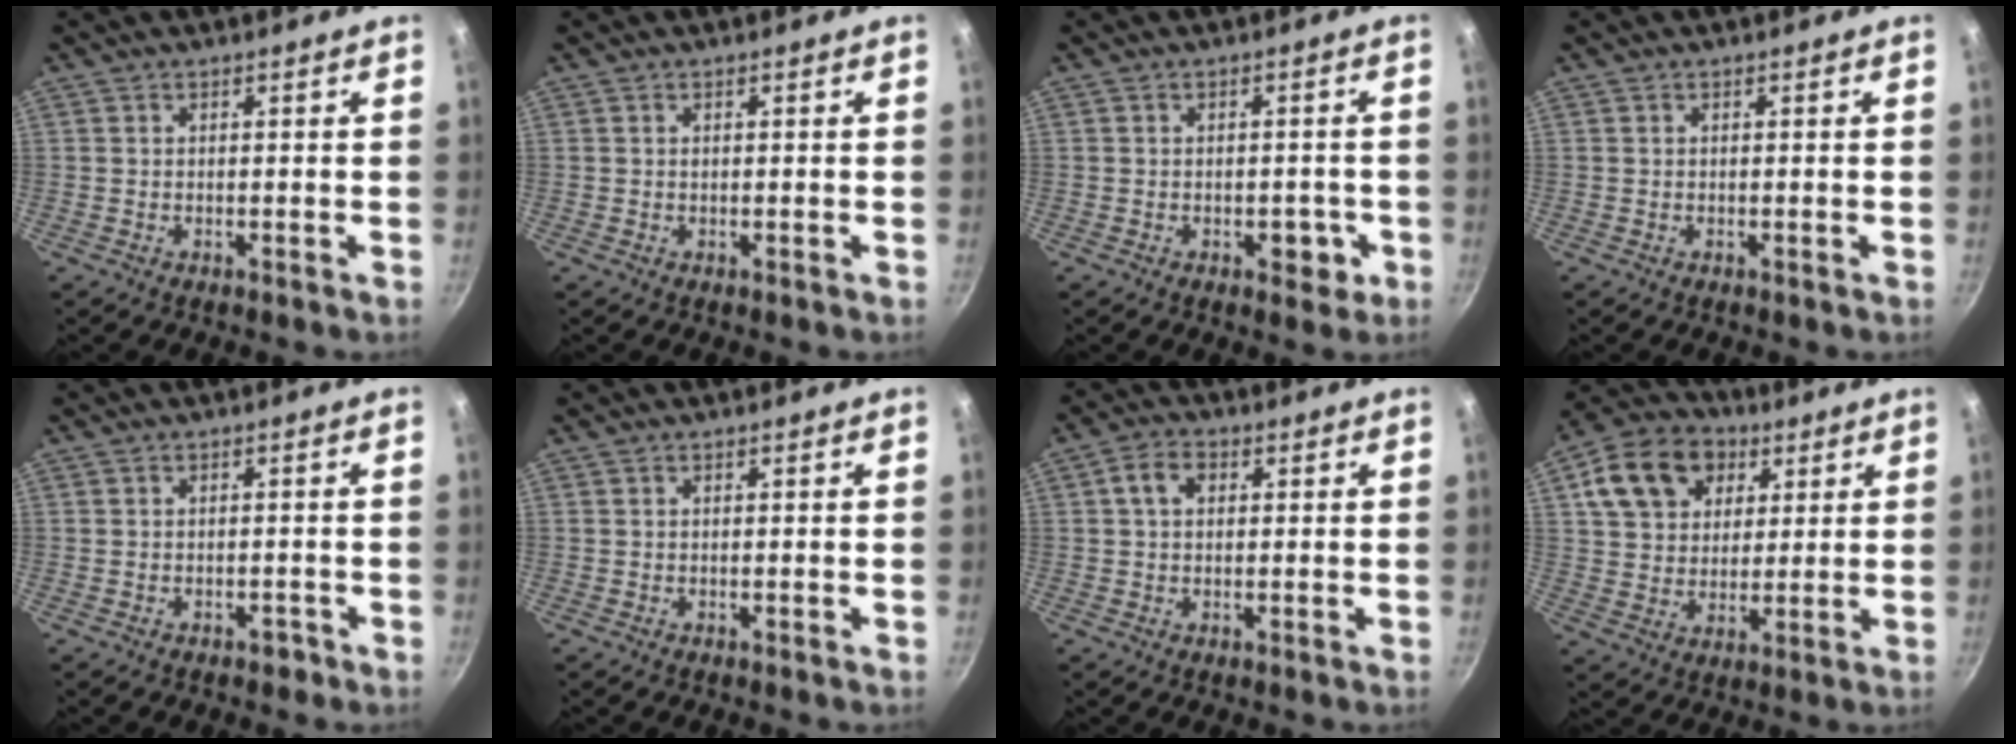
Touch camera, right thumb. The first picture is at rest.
{"total": 0.0}
{"total": 3.9, "force": [-1.4, 2.6, 2.6], "torque": [-0.003, 0.011, -0.014]}
{"total": 0.0}
{"total": 1.5, "force": [-1.0, 0.9, 0.7], "torque": [-0.001, 0.017, -0.004]}
{"total": 0.0}
{"total": 4.4, "force": [1.0, 3.2, 2.9], "torque": [-0.044, 0.008, 0.012]}
{"total": 15.0, "force": [5.9, 11.4, 7.7], "torque": [-0.114, 0.004, 0.094]}